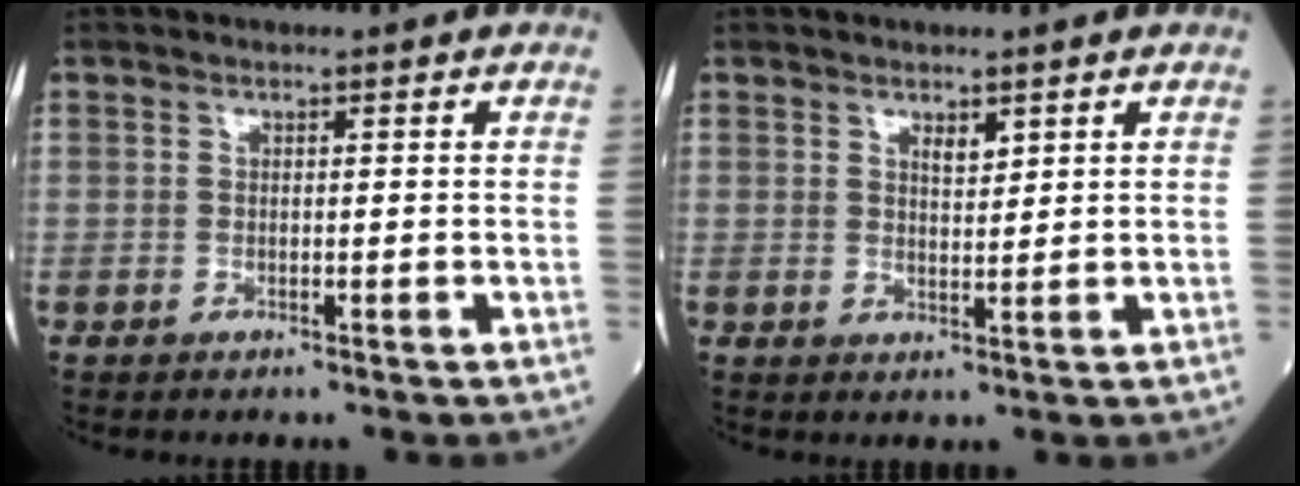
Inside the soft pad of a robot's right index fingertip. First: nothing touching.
{"total": 2.0, "force": [1.3, 0.7, 1.3], "torque": [-0.022, -0.004, 0.025]}